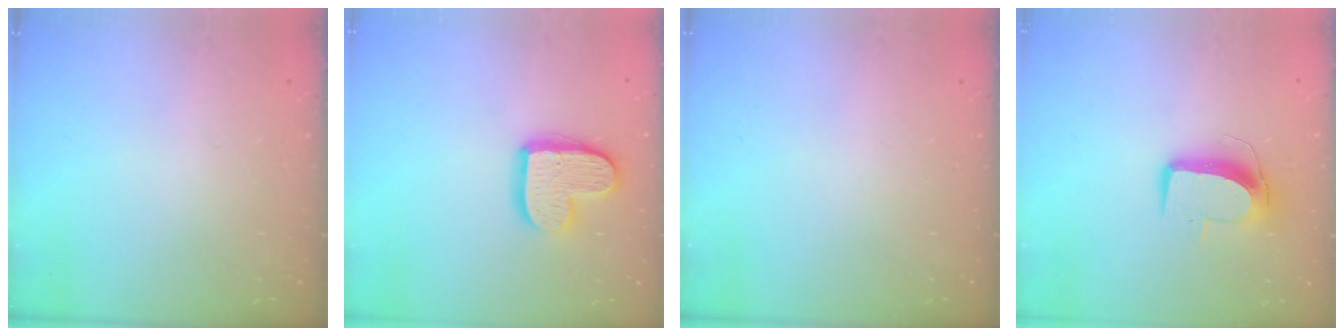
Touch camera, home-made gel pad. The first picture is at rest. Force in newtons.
{"total": 14.2, "press": 14.2, "slide": 1.1}
{"total": 0.0}
{"total": 10.0, "press": 10.0, "slide": 0.3}